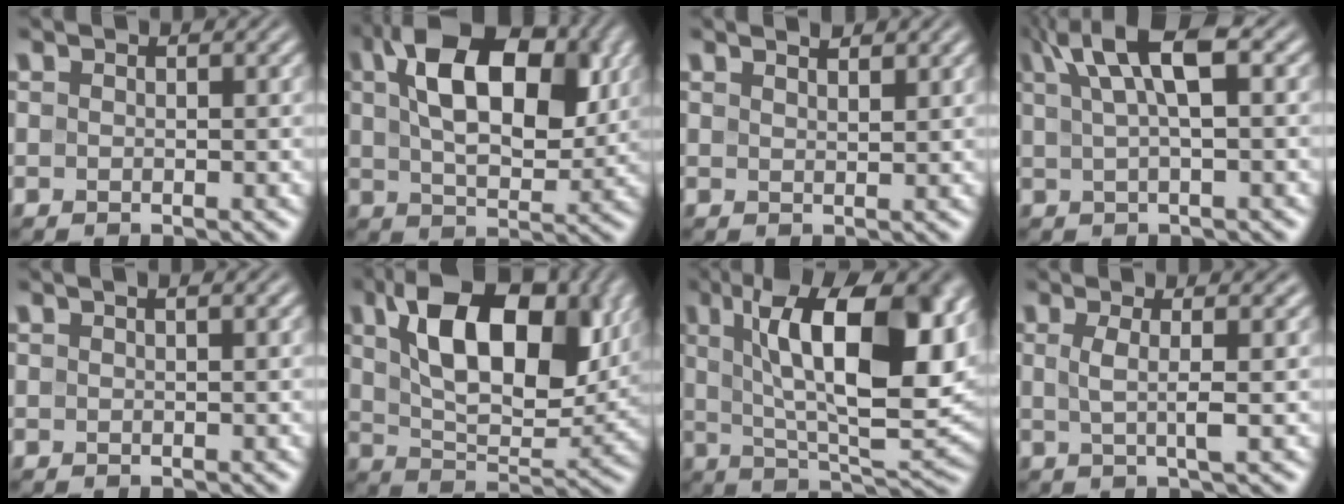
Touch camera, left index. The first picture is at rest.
{"total": 11.8, "force": [3.4, 6.5, 9.3], "torque": [-0.154, 0.015, 0.053]}
{"total": 1.9, "force": [1.6, 0.4, 0.9], "torque": [-0.004, 0.001, 0.015]}
{"total": 6.3, "force": [2.6, 1.9, 5.4], "torque": [-0.088, 0.016, 0.044]}
{"total": 1.7, "force": [1.0, 0.4, 1.3], "torque": [-0.019, 0.003, 0.007]}
{"total": 12.8, "force": [4.5, 7.1, 9.7], "torque": [-0.156, 0.002, 0.080]}
{"total": 15.0, "force": [4.4, 5.8, 13.1], "torque": [-0.197, 0.003, 0.066]}
{"total": 3.6, "force": [0.6, 0.9, 3.4], "torque": [-0.055, 0.001, 0.006]}